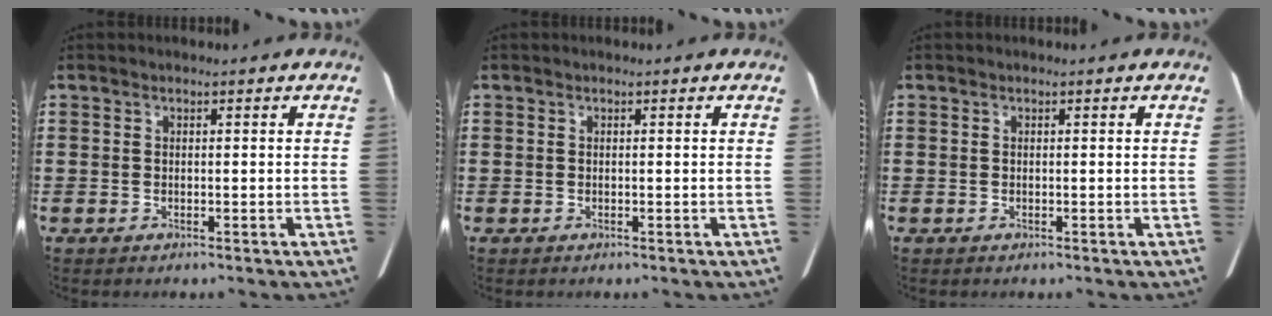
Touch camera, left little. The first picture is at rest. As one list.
[{"total": 0.0}, {"total": 0.0}]